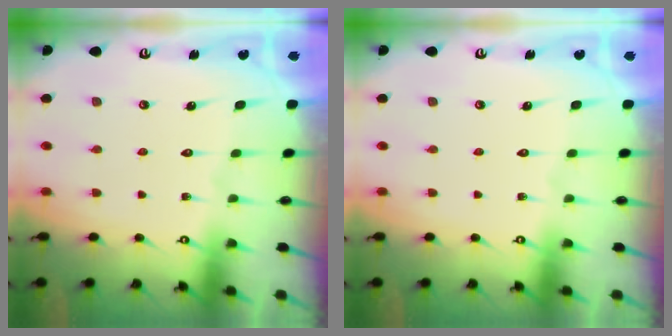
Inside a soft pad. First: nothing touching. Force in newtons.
{"total": 0.0}